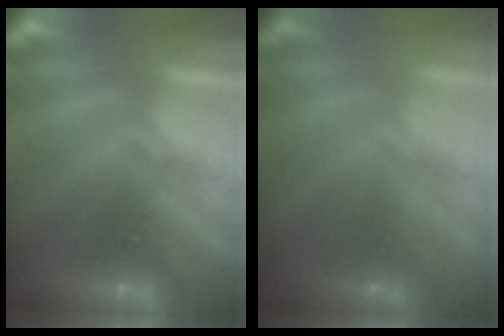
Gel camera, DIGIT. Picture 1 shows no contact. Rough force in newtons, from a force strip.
{"total": 1.5}